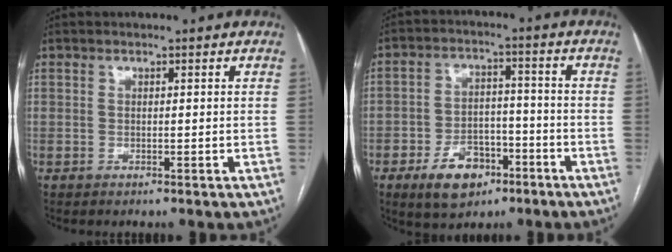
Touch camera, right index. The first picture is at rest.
{"total": 9.1, "force": [-5.1, 5.6, 5.1], "torque": [-0.088, 0.011, -0.077]}